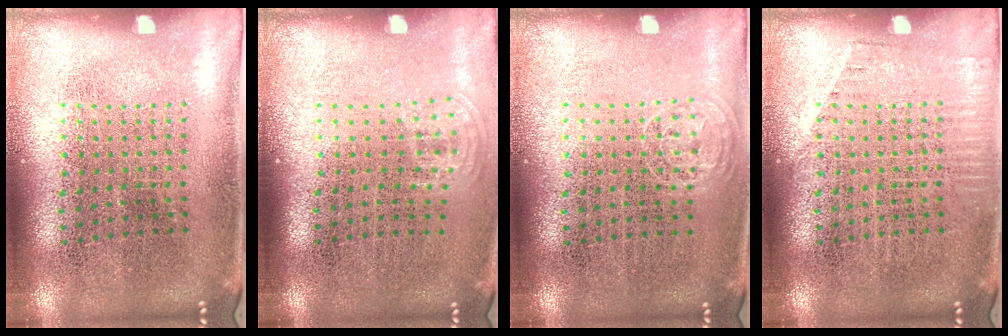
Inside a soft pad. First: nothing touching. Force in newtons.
{"total": 0.7, "press": 0.5, "slide": 0.5}
{"total": 0.6, "press": 0.6, "slide": 0.3}
{"total": 0.9, "press": 0.8, "slide": 0.2}